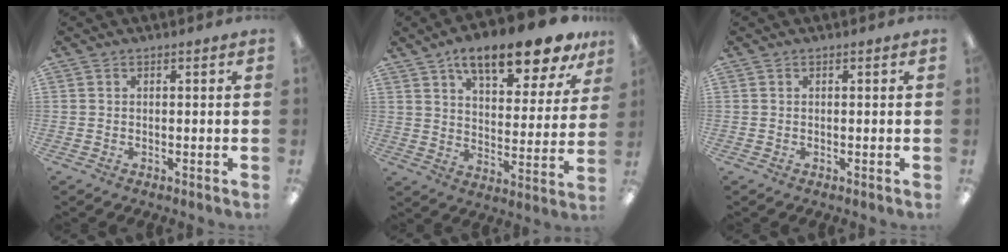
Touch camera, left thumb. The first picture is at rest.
{"total": 15.1, "force": [11.2, 5.0, 8.7], "torque": [-0.126, -0.063, 0.186]}
{"total": 0.0}